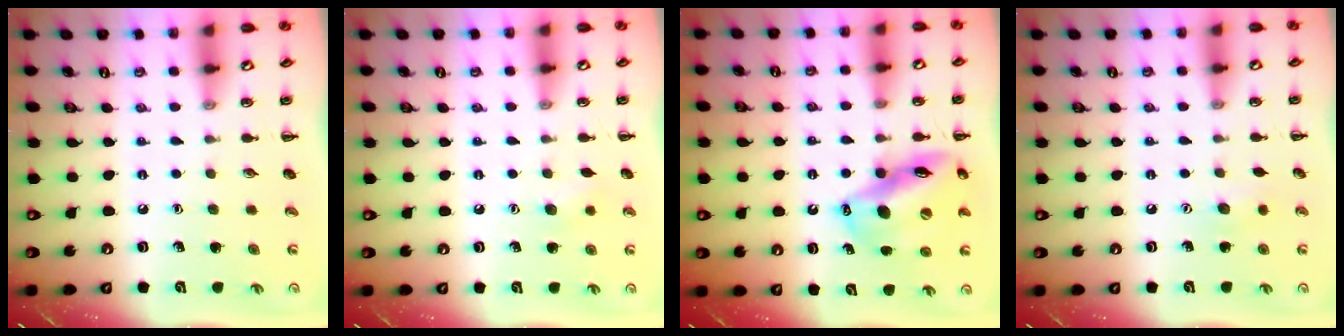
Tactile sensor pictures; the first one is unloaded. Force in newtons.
{"total": 5.9, "press": 5.7, "slide": 1.7}
{"total": 15.5, "press": 14.9, "slide": 4.2}
{"total": 6.4, "press": 6.2, "slide": 1.6}